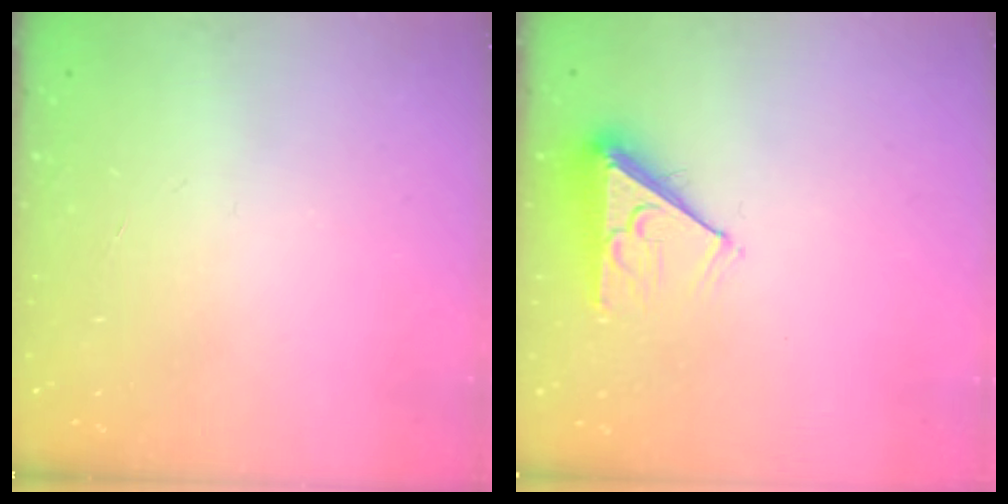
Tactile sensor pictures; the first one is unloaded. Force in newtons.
{"total": 6.0, "press": 6.0, "slide": 0.9}